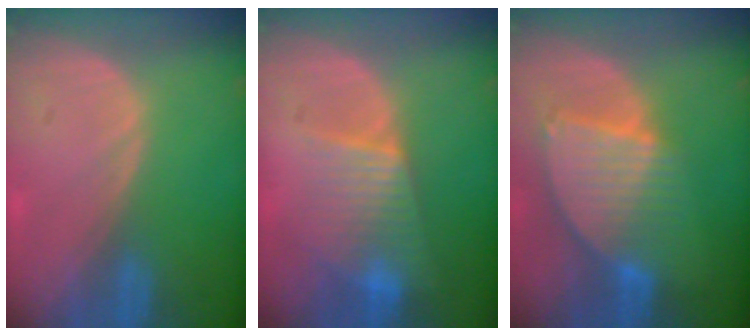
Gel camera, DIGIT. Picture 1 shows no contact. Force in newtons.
{"total": 6.5, "press": 6.4, "slide": 1.1}
{"total": 8.7, "press": 7.5, "slide": 4.4}